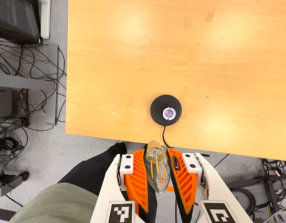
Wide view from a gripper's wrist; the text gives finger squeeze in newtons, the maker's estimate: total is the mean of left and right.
{"total": 18.6, "left": 18.9, "right": 18.3}